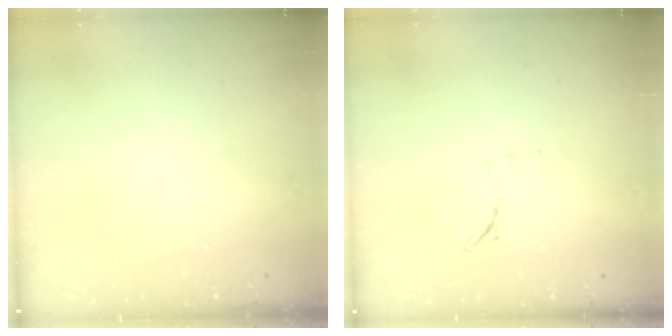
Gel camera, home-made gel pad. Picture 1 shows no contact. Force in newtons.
{"total": 7.6, "press": 7.6, "slide": 0.8}